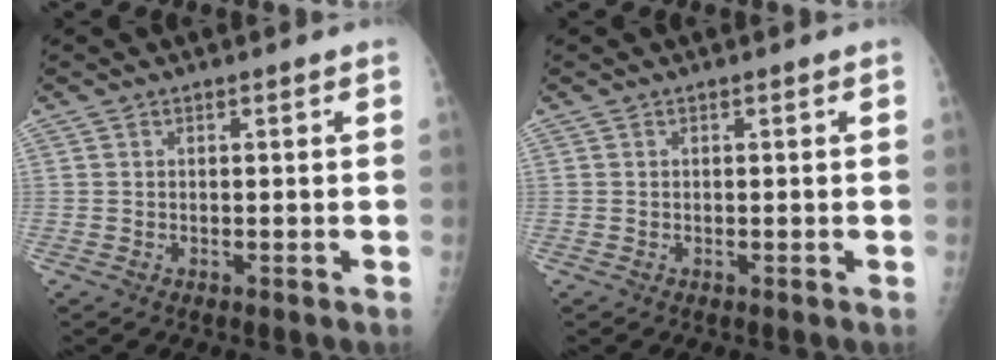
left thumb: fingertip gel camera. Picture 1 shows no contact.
{"total": 0.0}